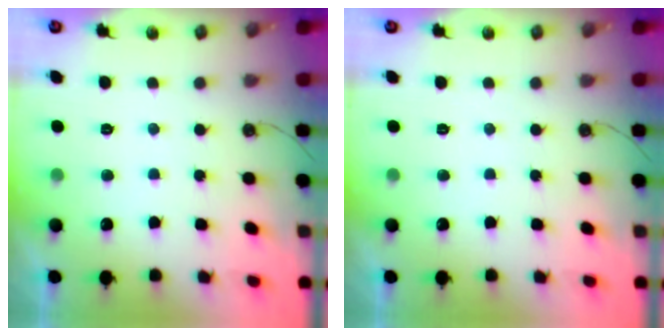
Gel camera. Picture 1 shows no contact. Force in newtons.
{"total": 0.0}